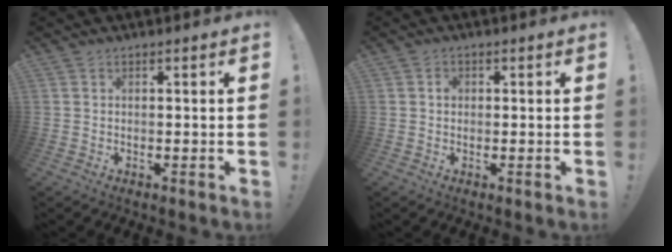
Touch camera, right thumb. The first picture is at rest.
{"total": 1.3, "force": [-0.1, 1.2, 0.5], "torque": [0.006, -0.001, -0.006]}